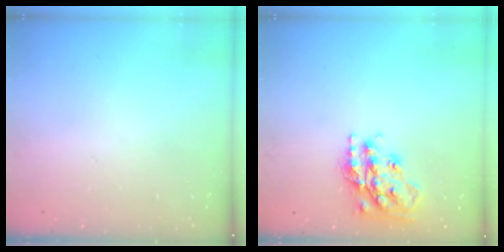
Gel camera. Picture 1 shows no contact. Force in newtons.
{"total": 18.7, "press": 18.6, "slide": 1.5}